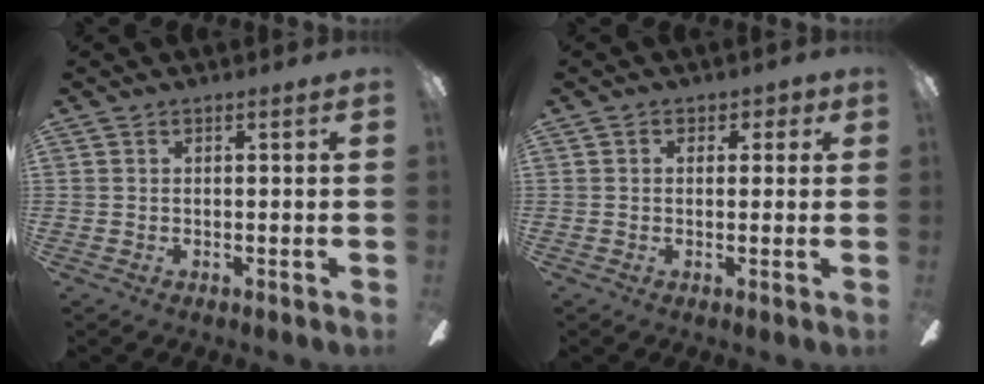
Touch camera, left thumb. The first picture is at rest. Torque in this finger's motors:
{"motor_torque": [-0.20, -0.05, 0.03, 0.02, -0.02]}